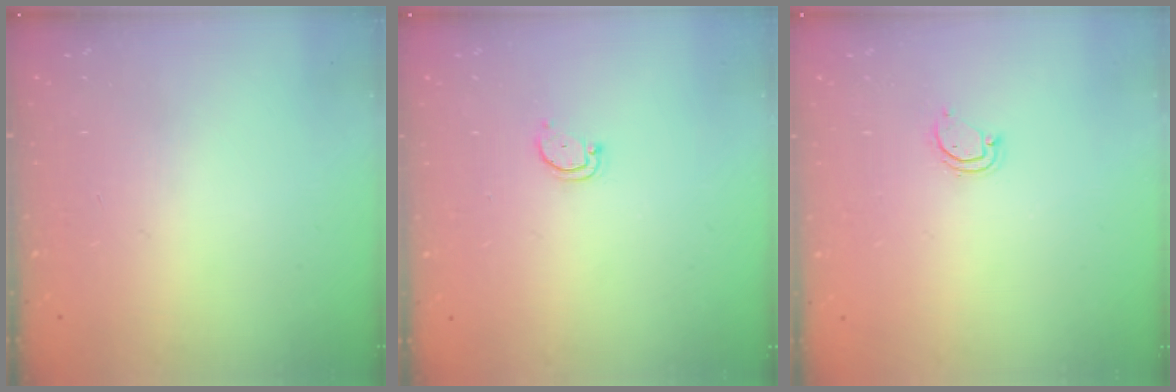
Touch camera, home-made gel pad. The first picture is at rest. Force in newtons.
{"total": 2.3, "press": 2.3, "slide": 0.4}
{"total": 3.0, "press": 3.0, "slide": 0.2}